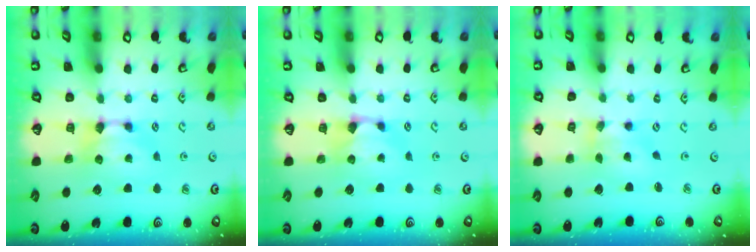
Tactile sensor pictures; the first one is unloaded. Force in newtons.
{"total": 0.8, "press": 0.3, "slide": 0.7}
{"total": 2.1, "press": 1.6, "slide": 1.3}